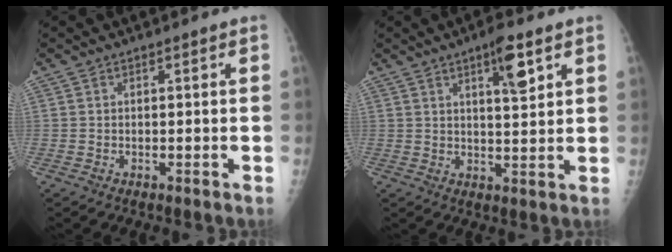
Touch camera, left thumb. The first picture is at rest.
{"total": 6.5, "force": [3.4, 1.6, 5.2], "torque": [-0.073, -0.018, 0.052]}